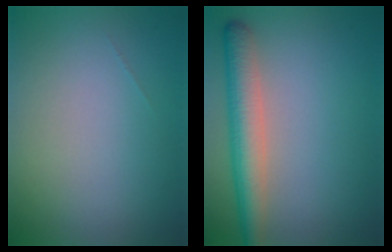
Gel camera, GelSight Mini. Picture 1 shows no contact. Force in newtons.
{"total": 5.2, "press": 5.2, "slide": 0.2}